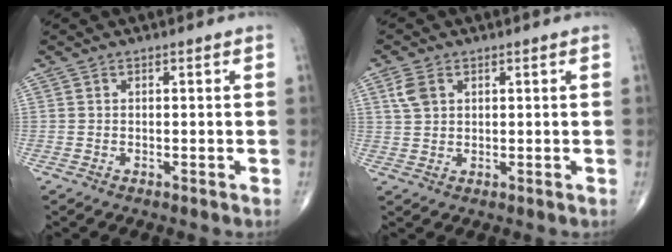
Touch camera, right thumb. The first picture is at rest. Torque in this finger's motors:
{"motor_torque": [-0.40, 0.38, 0.08, -0.01, 0.00]}